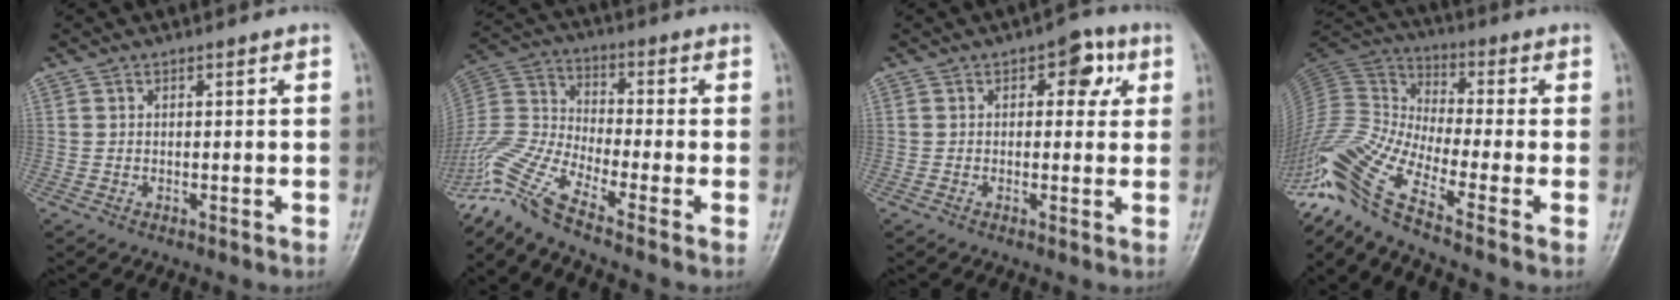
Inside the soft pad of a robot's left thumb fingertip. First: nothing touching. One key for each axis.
{"total": 12.1, "fx": -9.5, "fy": 1.0, "fz": 7.4, "tx": -0.187, "ty": 0.037, "tz": -0.199}
{"total": 5.5, "fx": 1.7, "fy": 3.2, "fz": 4.1, "tx": -0.020, "ty": 0.003, "tz": 0.012}
{"total": 20.3, "fx": -12.4, "fy": 3.4, "fz": 15.7, "tx": -0.372, "ty": 0.024, "tz": -0.241}